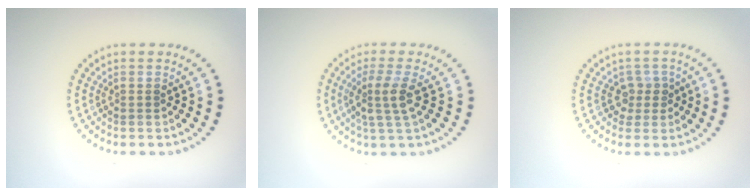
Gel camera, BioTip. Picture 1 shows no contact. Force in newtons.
{"total": 2.9, "press": 2.3, "slide": 1.7}
{"total": 1.7, "press": 1.4, "slide": 1.1}